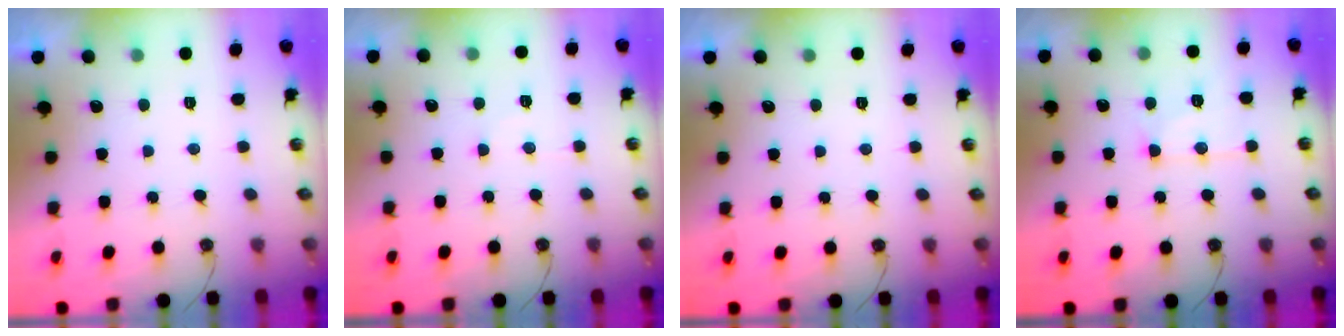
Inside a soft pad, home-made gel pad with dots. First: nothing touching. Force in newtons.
{"total": 5.3, "press": 5.3, "slide": 0.7}
{"total": 0.0}
{"total": 9.7, "press": 9.7, "slide": 0.8}